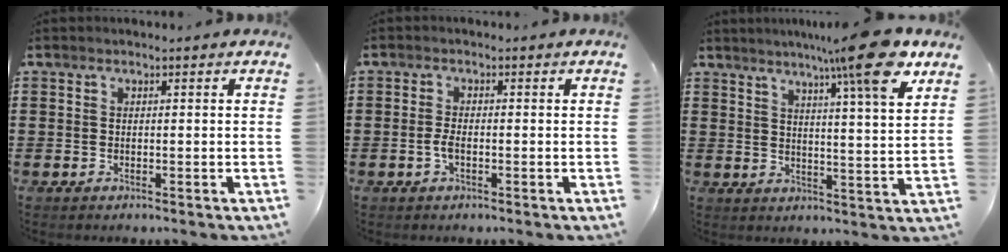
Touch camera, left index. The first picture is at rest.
{"total": 2.1, "force": [-0.6, 0.7, 1.9], "torque": [-0.051, -0.004, -0.016]}
{"total": 11.9, "force": [8.4, 0.4, 8.4], "torque": [-0.136, -0.034, 0.131]}